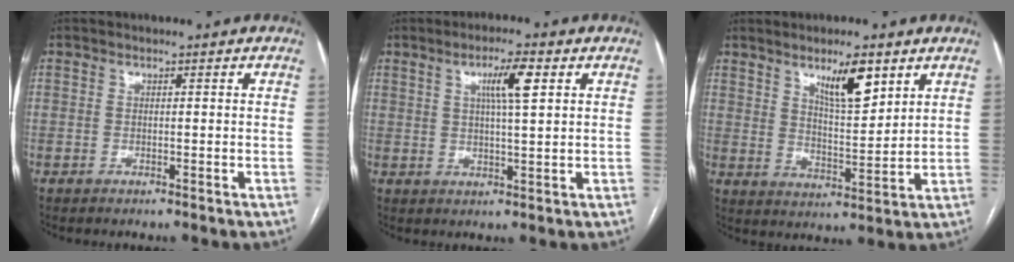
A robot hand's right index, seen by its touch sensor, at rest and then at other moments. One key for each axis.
{"total": 5.9, "fx": 2.3, "fy": 0.6, "fz": 5.4, "tx": -0.096, "ty": 0.003, "tz": 0.038}
{"total": 8.3, "fx": 4.9, "fy": 1.9, "fz": 6.4, "tx": -0.114, "ty": -0.007, "tz": 0.088}